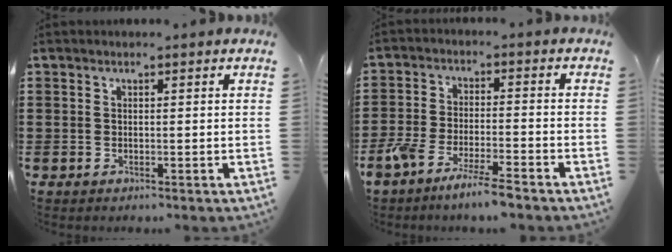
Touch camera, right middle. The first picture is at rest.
{"total": 6.2, "force": [-5.4, 0.1, 2.9], "torque": [-0.067, -0.013, -0.104]}